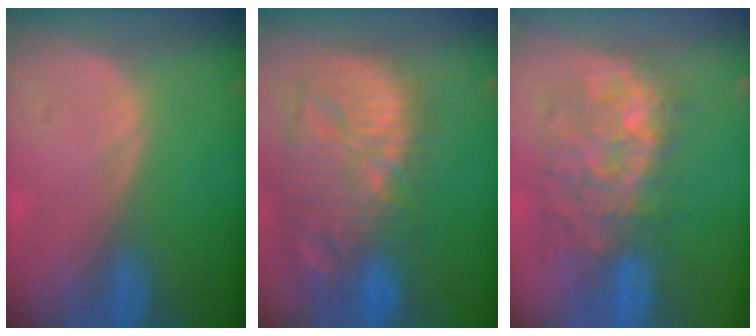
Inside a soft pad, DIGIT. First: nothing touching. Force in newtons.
{"total": 14.5, "press": 12.5, "slide": 7.2}
{"total": 10.5, "press": 9.9, "slide": 3.4}